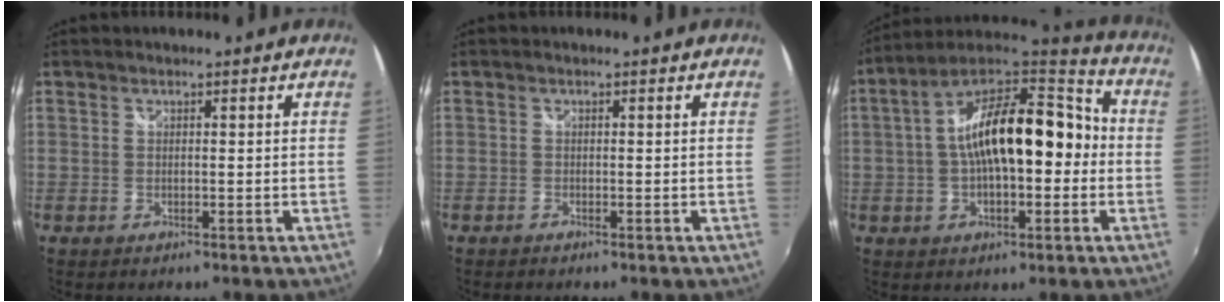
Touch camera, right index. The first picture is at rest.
{"total": 0.6, "force": [-0.6, 0.2, 0.1], "torque": [-0.004, -0.003, -0.013]}
{"total": 19.4, "force": [-0.6, 8.6, 17.4], "torque": [-0.299, 0.031, -0.017]}